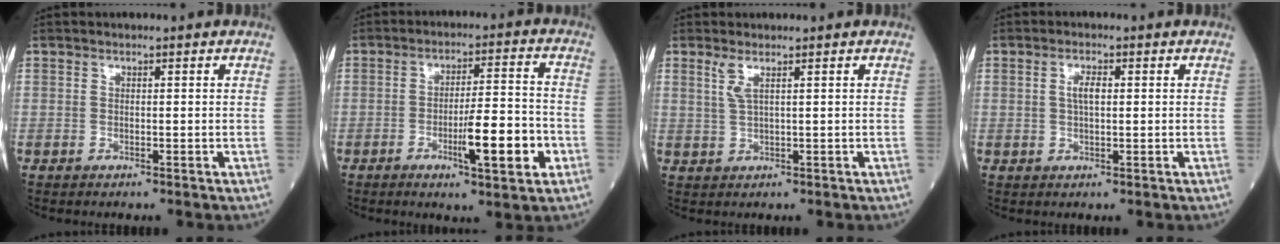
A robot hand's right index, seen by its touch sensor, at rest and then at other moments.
{"total": 9.7, "force": [-3.4, 1.0, 9.0], "torque": [-0.144, -0.001, -0.049]}
{"total": 1.9, "force": [1.1, -0.1, 1.5], "torque": [-0.041, 0.002, 0.025]}
{"total": 2.3, "force": [0.5, 0.7, 2.2], "torque": [-0.045, 0.004, 0.011]}